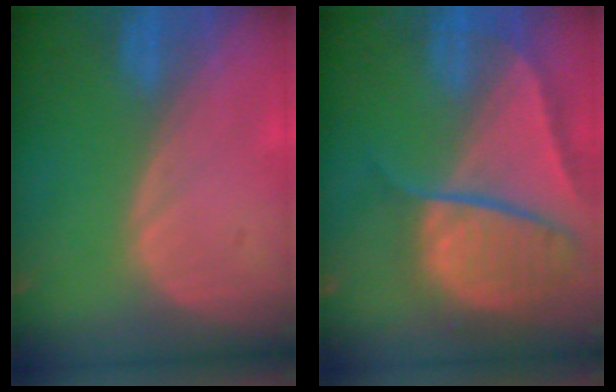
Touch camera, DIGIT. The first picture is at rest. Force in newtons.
{"total": 10.6, "press": 8.9, "slide": 5.7}